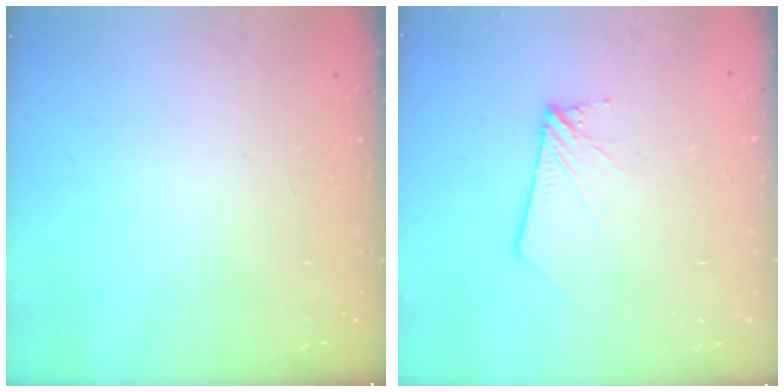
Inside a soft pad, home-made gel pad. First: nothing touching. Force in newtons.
{"total": 4.2, "press": 4.2, "slide": 0.3}